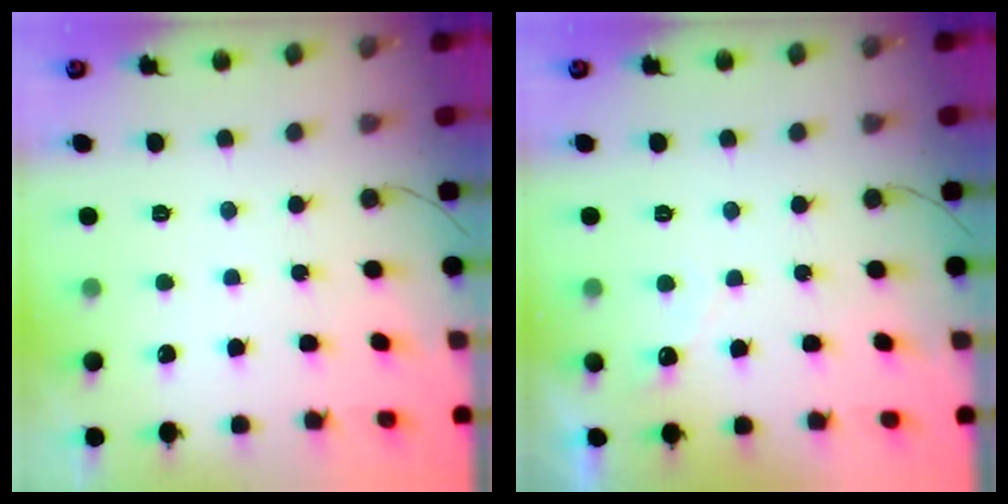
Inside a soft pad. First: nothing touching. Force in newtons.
{"total": 2.7, "press": 2.7, "slide": 0.1}